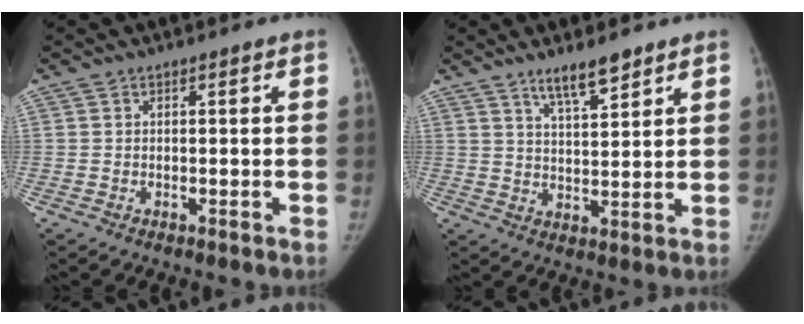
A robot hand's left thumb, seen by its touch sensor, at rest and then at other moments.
{"total": 6.6, "force": [5.0, 1.4, 4.2], "torque": [-0.061, -0.034, 0.088]}